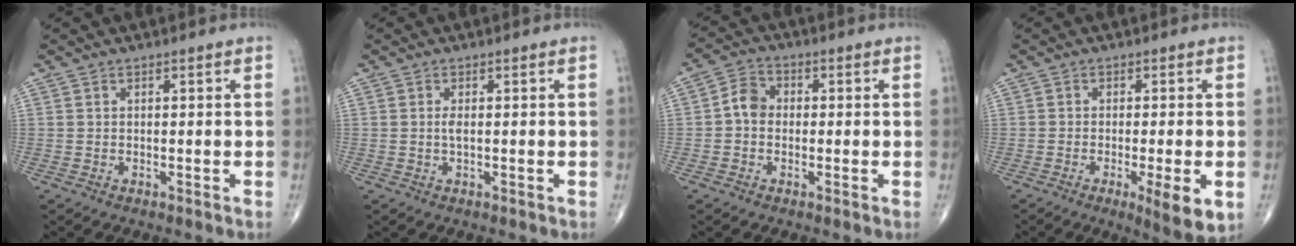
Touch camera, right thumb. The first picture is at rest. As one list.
[{"total": 1.1, "force": [0.0, 0.2, 1.1], "torque": [-0.023, -0.002, 0.000]}, {"total": 4.6, "force": [-0.4, 3.7, 2.6], "torque": [-0.034, 0.017, -0.018]}, {"total": 7.3, "force": [-2.3, 1.4, 6.8], "torque": [-0.099, -0.017, -0.034]}]